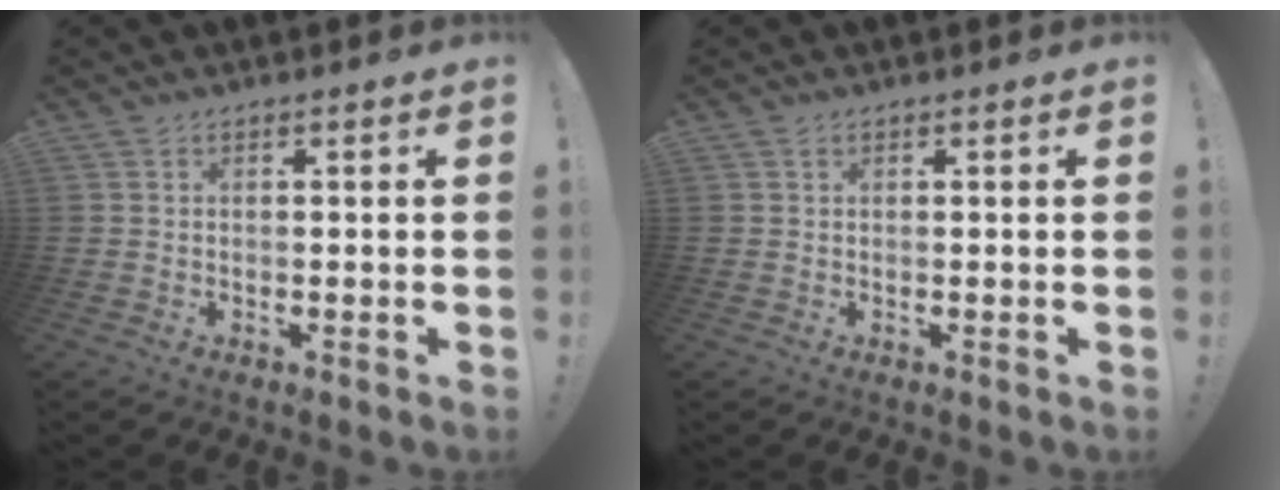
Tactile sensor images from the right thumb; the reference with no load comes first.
{"total": 0.6, "force": [0.4, 0.3, 0.1], "torque": [0.001, -0.001, 0.007]}